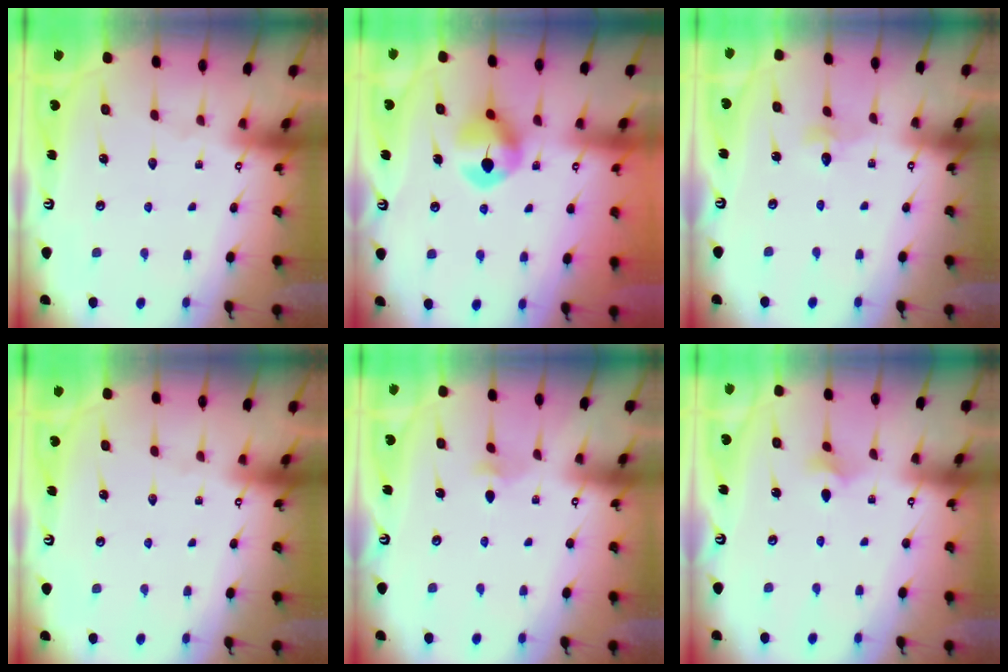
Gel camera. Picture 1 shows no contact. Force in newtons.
{"total": 8.3, "press": 8.3, "slide": 0.2}
{"total": 2.3, "press": 2.3, "slide": 0.2}
{"total": 0.0}
{"total": 2.9, "press": 2.8, "slide": 0.8}
{"total": 3.0, "press": 2.9, "slide": 0.8}